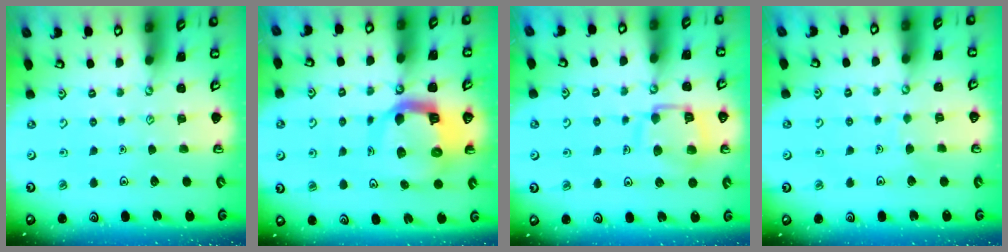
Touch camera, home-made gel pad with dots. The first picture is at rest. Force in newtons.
{"total": 11.1, "press": 11.0, "slide": 1.5}
{"total": 13.1, "press": 13.0, "slide": 1.5}
{"total": 2.4, "press": 2.4, "slide": 0.1}